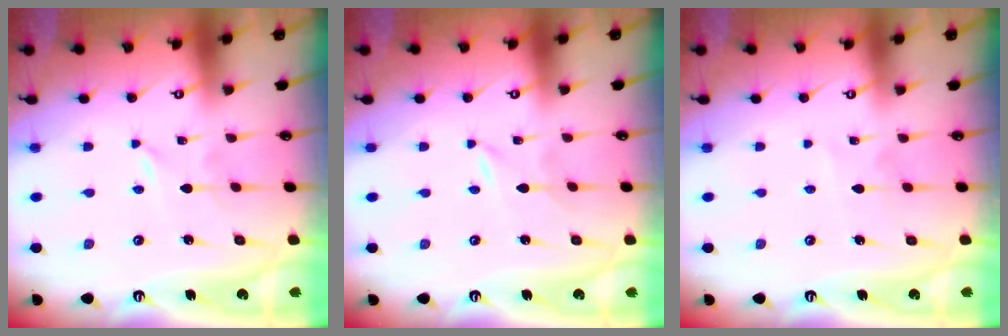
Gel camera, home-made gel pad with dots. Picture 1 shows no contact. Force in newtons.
{"total": 0.0}
{"total": 5.4, "press": 5.3, "slide": 0.6}